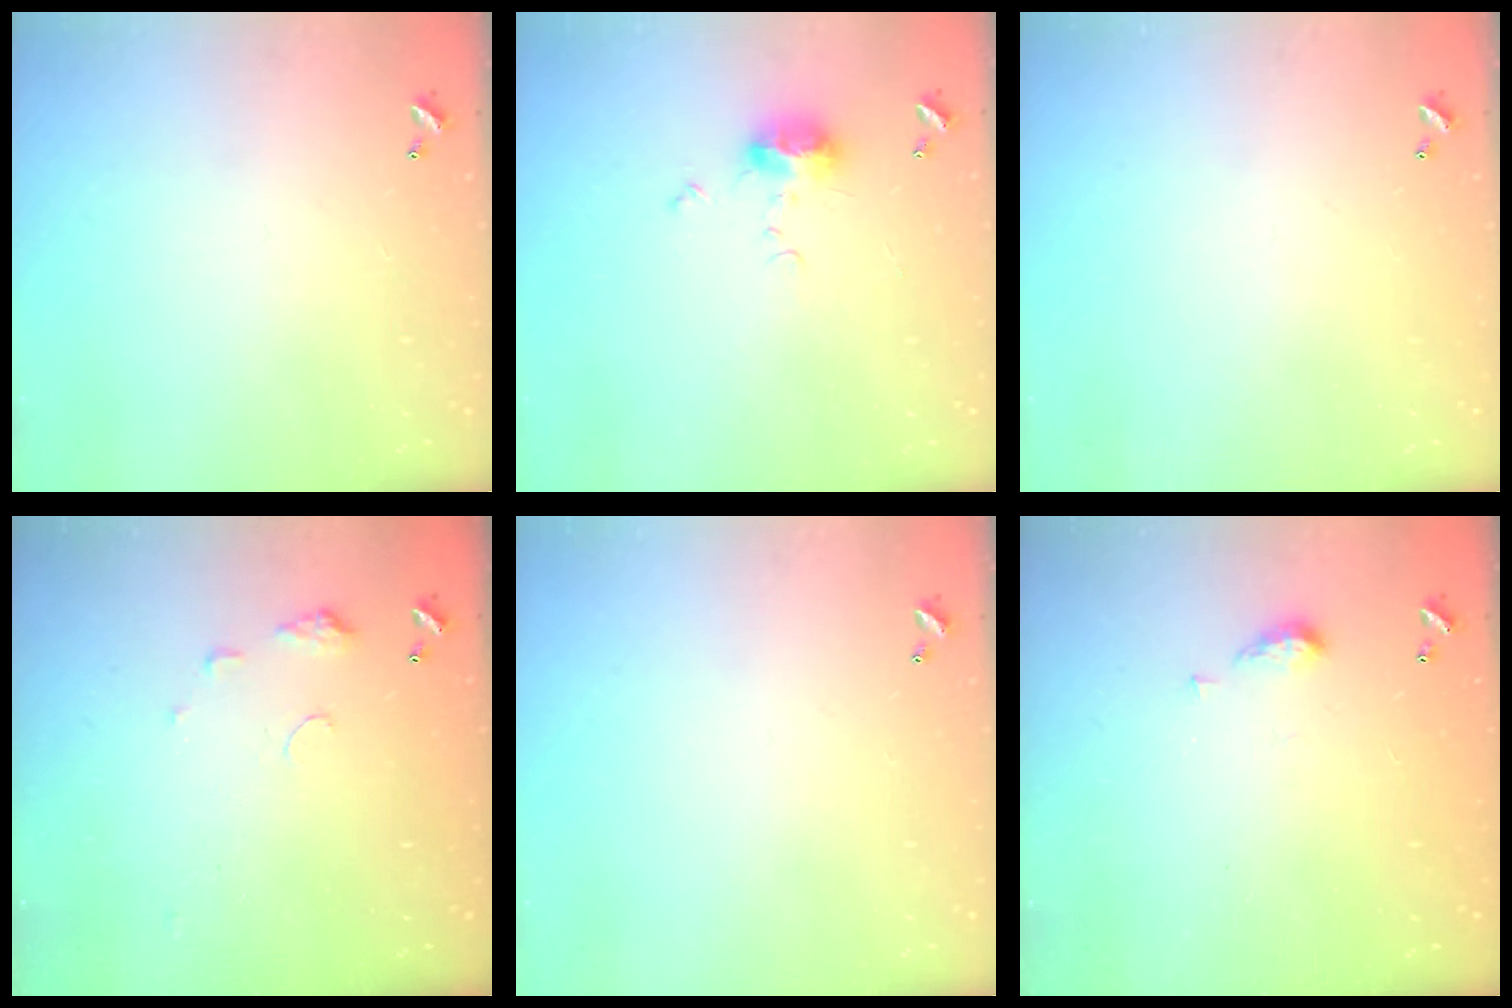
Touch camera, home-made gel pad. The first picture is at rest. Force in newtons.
{"total": 6.2, "press": 6.2, "slide": 0.7}
{"total": 0.0}
{"total": 5.6, "press": 5.6, "slide": 0.7}
{"total": 0.0}
{"total": 3.1, "press": 3.1, "slide": 0.6}